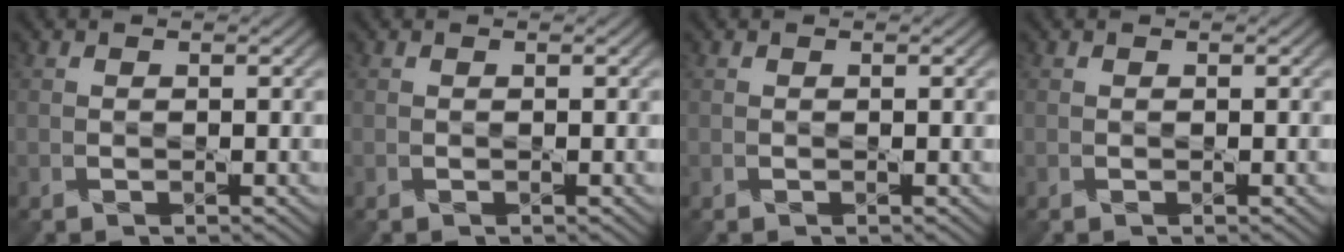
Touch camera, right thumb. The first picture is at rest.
{"total": 0.0}
{"total": 0.0}
{"total": 0.0}